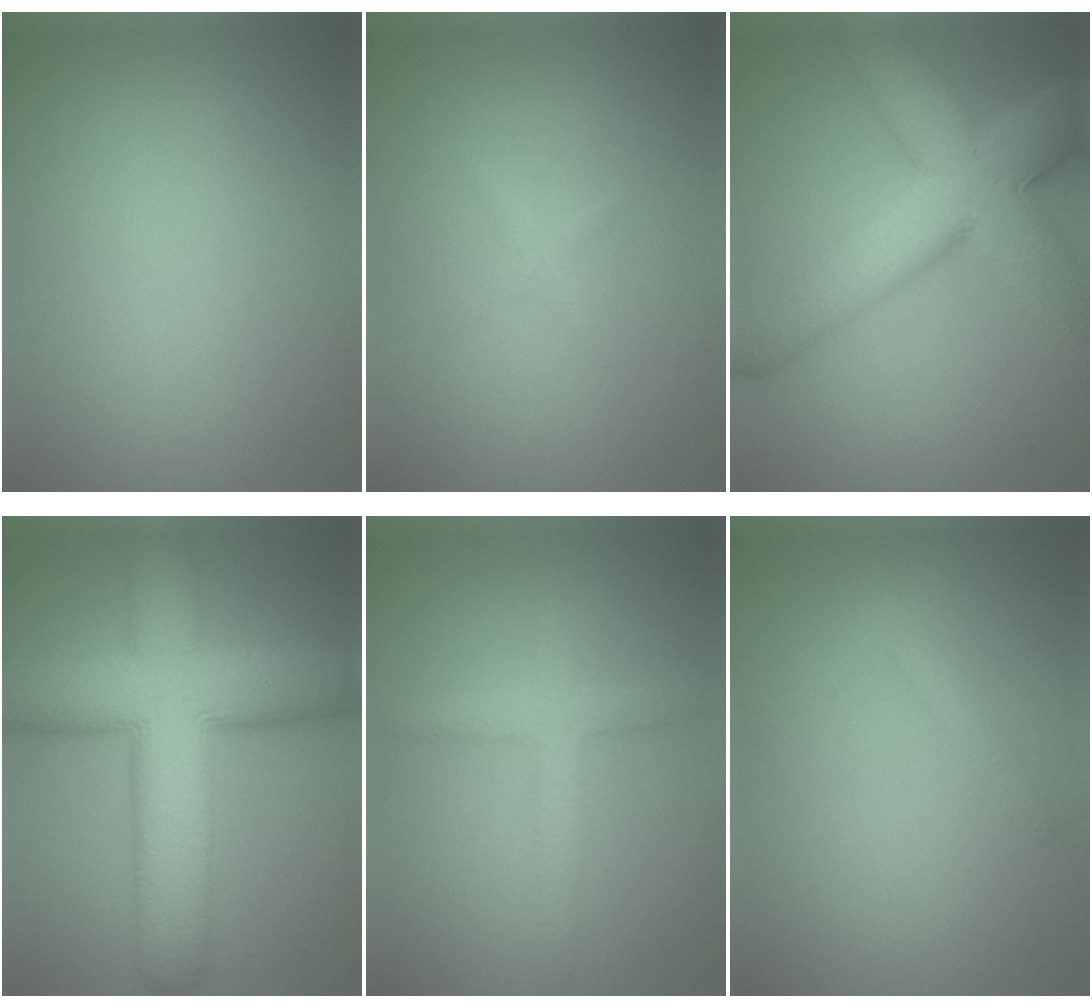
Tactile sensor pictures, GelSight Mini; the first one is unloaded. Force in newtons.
{"total": 0.7, "press": 0.7, "slide": 0.0}
{"total": 12.0, "press": 12.0, "slide": 0.2}
{"total": 12.6, "press": 12.6, "slide": 0.5}
{"total": 2.7, "press": 2.7, "slide": 0.2}
{"total": 1.8, "press": 1.8, "slide": 0.0}